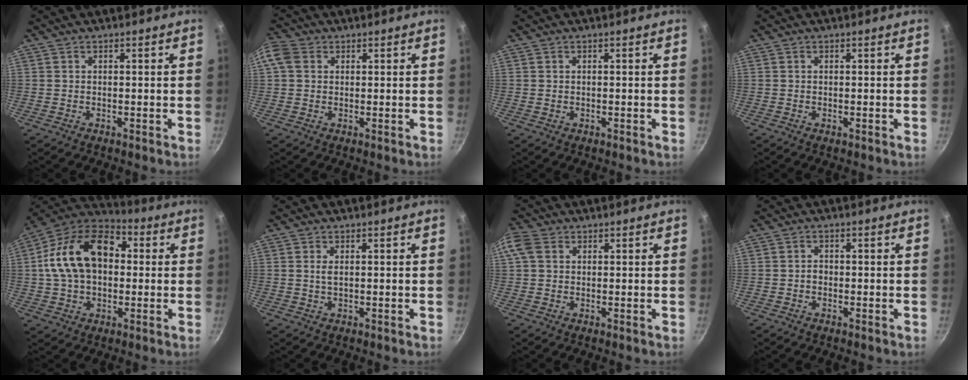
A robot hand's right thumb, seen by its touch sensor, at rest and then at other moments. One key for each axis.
{"total": 4.5, "fx": 1.2, "fy": 3.6, "fz": 2.4, "tx": -0.046, "ty": 0.007, "tz": 0.012}
{"total": 0.0}
{"total": 0.0}
{"total": 19.0, "fx": 2.1, "fy": 12.8, "fz": 13.9, "tx": -0.219, "ty": 0.036, "tz": 0.019}
{"total": 1.3, "fx": 0.3, "fy": 0.5, "fz": 1.2, "tx": -0.025, "ty": -0.001, "tz": 0.006}
{"total": 4.2, "fx": 1.3, "fy": 3.1, "fz": 2.4, "tx": -0.050, "ty": 0.009, "tz": 0.020}
{"total": 1.1, "fx": -0.3, "fy": 0.9, "fz": 0.6, "tx": -0.006, "ty": 0.005, "tz": -0.007}